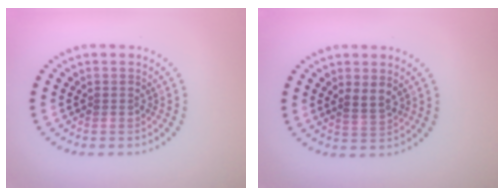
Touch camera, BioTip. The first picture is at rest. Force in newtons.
{"total": 1.8, "press": 1.6, "slide": 0.7}